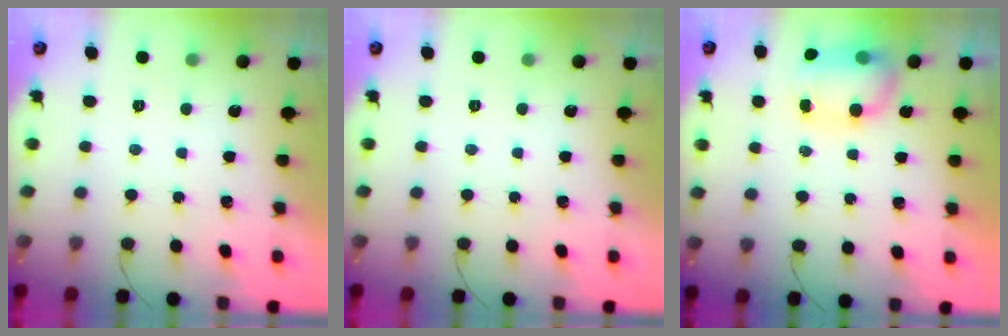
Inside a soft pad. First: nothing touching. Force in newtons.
{"total": 0.0}
{"total": 11.9, "press": 9.7, "slide": 6.8}